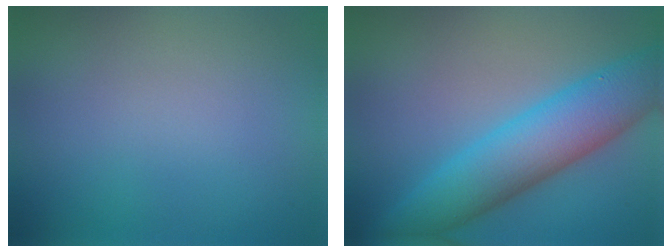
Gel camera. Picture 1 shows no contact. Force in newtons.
{"total": 7.4, "press": 7.4, "slide": 0.2}